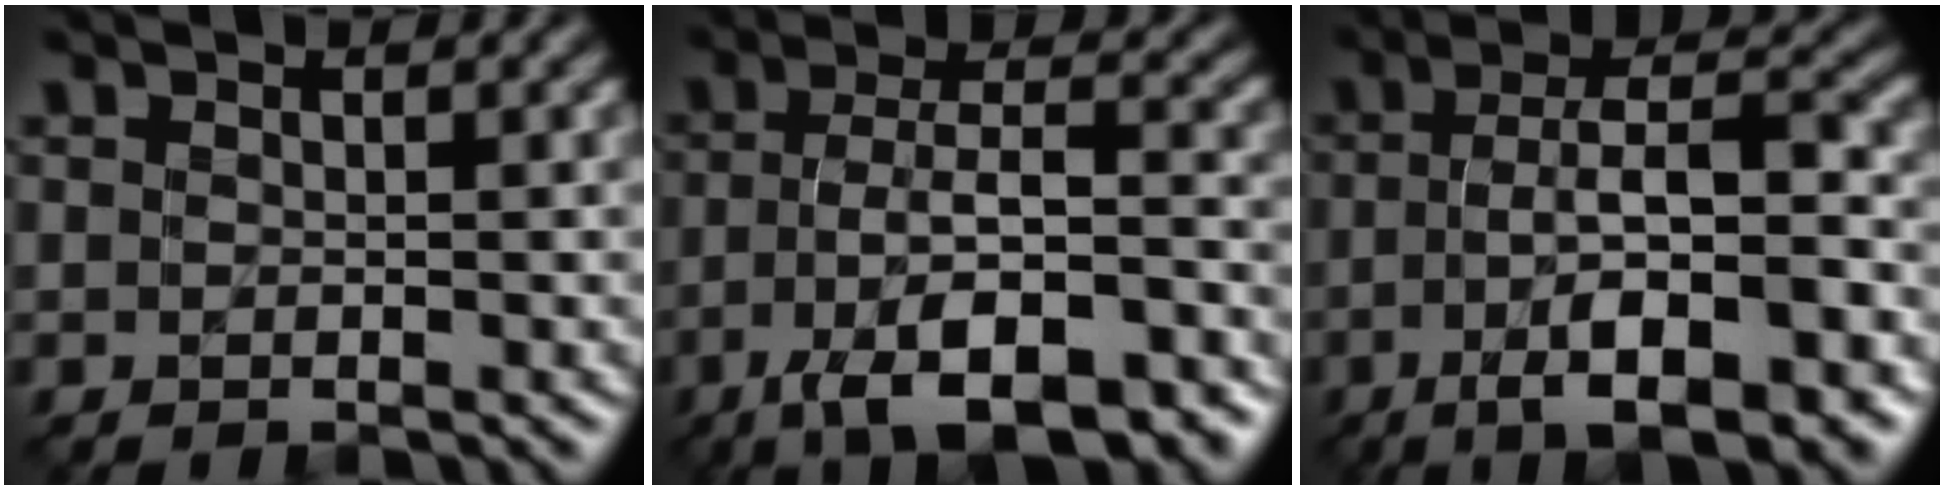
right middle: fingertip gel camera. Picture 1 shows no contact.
{"total": 10.9, "force": [-5.6, 3.9, 8.6], "torque": [-0.146, -0.003, -0.090]}
{"total": 10.4, "force": [-3.5, 3.2, 9.3], "torque": [-0.144, 0.007, -0.051]}